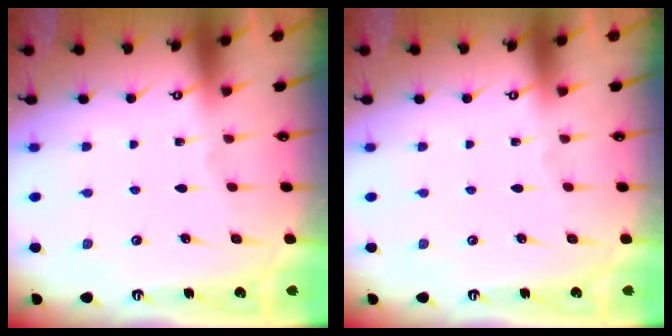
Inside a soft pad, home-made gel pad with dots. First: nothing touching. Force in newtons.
{"total": 0.0}